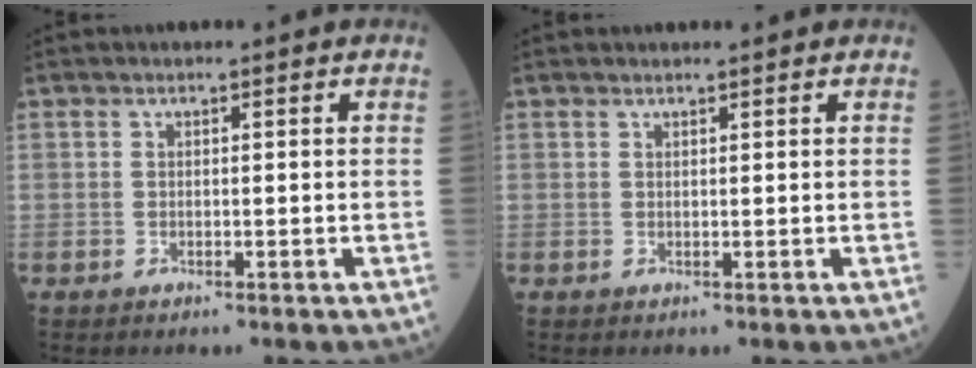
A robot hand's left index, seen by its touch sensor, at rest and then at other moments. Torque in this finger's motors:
{"motor_torque": [-1.97, 0.17, -1.05, -0.11]}